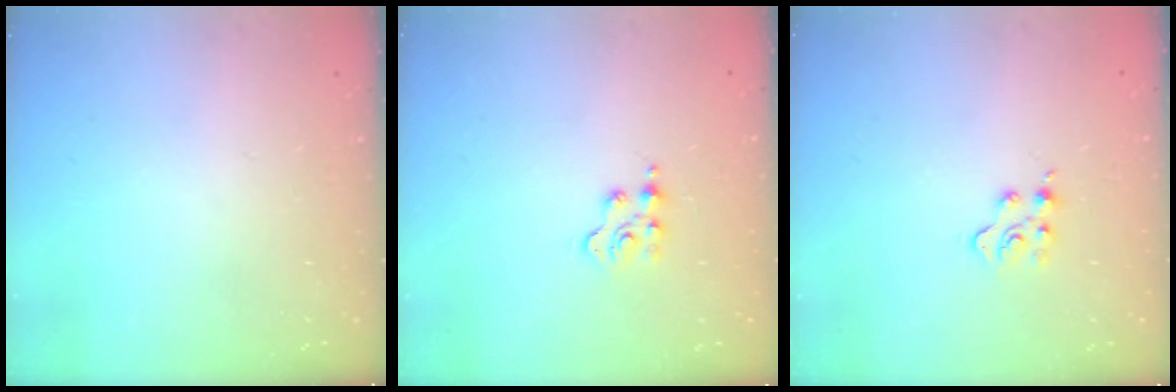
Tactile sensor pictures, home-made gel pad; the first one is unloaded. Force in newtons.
{"total": 2.5, "press": 2.4, "slide": 0.5}
{"total": 3.9, "press": 3.9, "slide": 0.5}